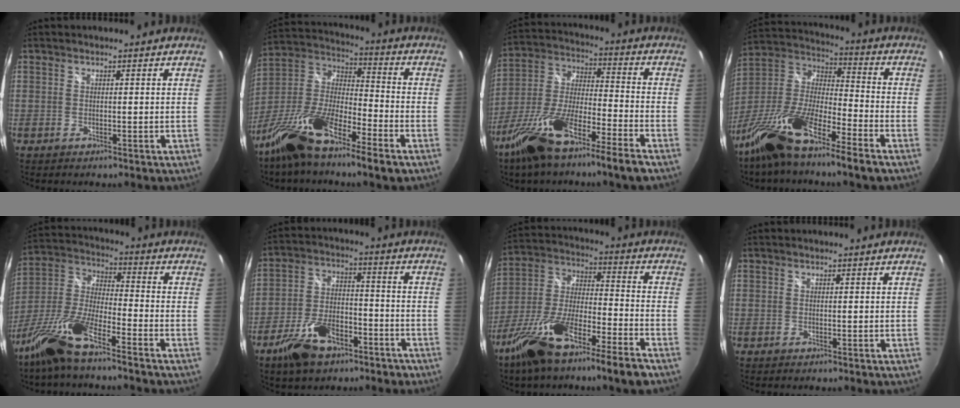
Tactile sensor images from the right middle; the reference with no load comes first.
{"total": 17.6, "force": [-11.2, 3.9, 13.0], "torque": [-0.263, -0.007, -0.223]}
{"total": 16.6, "force": [-10.9, 2.1, 12.3], "torque": [-0.247, -0.010, -0.208]}
{"total": 18.4, "force": [-12.4, 3.1, 13.4], "torque": [-0.270, -0.011, -0.244]}
{"total": 13.9, "force": [-9.8, 2.1, 9.6], "torque": [-0.217, -0.008, -0.200]}
{"total": 12.4, "force": [-7.7, 6.4, 7.2], "torque": [-0.153, 0.011, -0.126]}
{"total": 17.4, "force": [-11.5, 2.6, 12.8], "torque": [-0.250, -0.011, -0.213]}
{"total": 0.0}